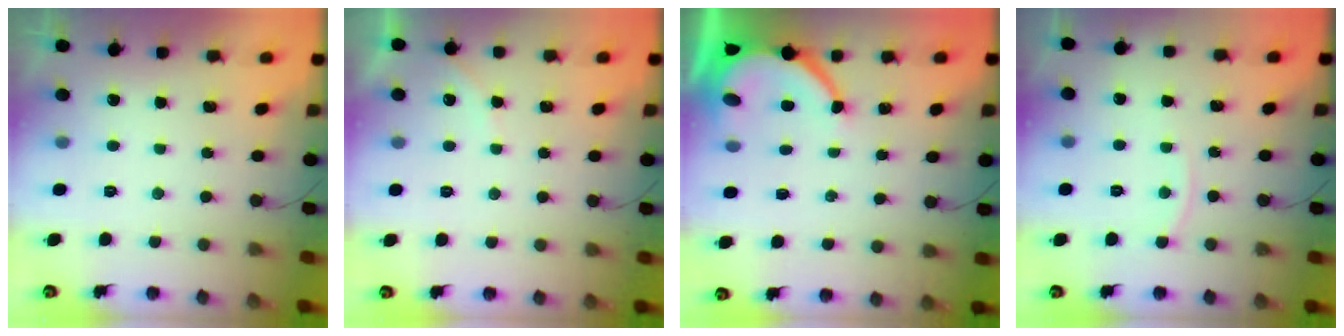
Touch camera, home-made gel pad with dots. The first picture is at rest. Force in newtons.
{"total": 5.0, "press": 5.0, "slide": 0.7}
{"total": 7.7, "press": 7.6, "slide": 0.8}
{"total": 5.0, "press": 5.0, "slide": 0.5}